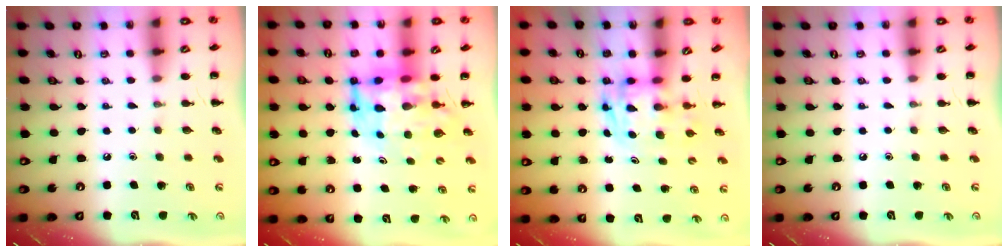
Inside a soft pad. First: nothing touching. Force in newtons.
{"total": 8.4, "press": 7.9, "slide": 2.6}
{"total": 2.8, "press": 2.8, "slide": 0.5}
{"total": 0.0}